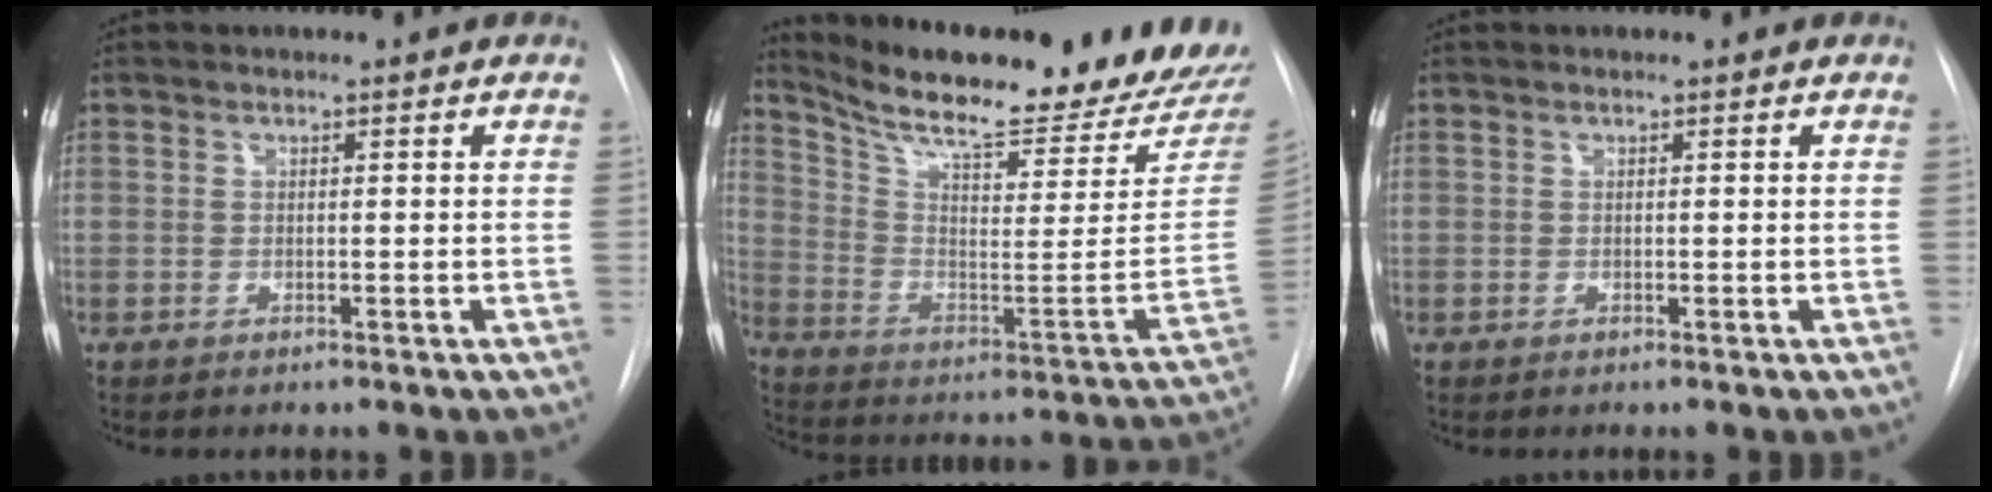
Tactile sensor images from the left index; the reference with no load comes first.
{"total": 25.8, "force": [23.5, 2.0, 10.6], "torque": [-0.179, -0.098, 0.324]}
{"total": 0.0}